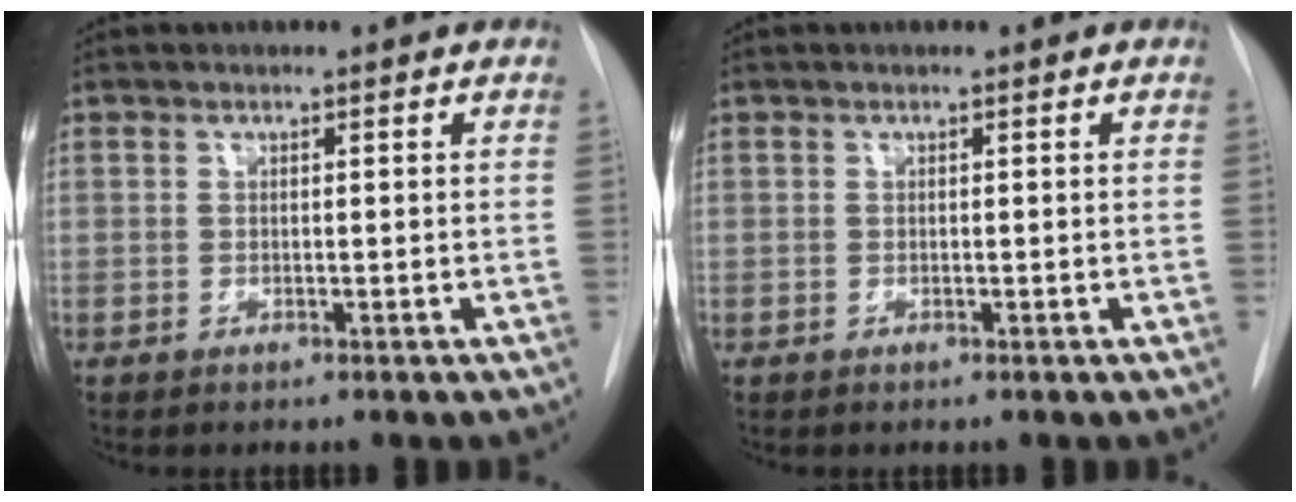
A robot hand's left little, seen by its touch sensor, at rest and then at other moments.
{"total": 0.0}